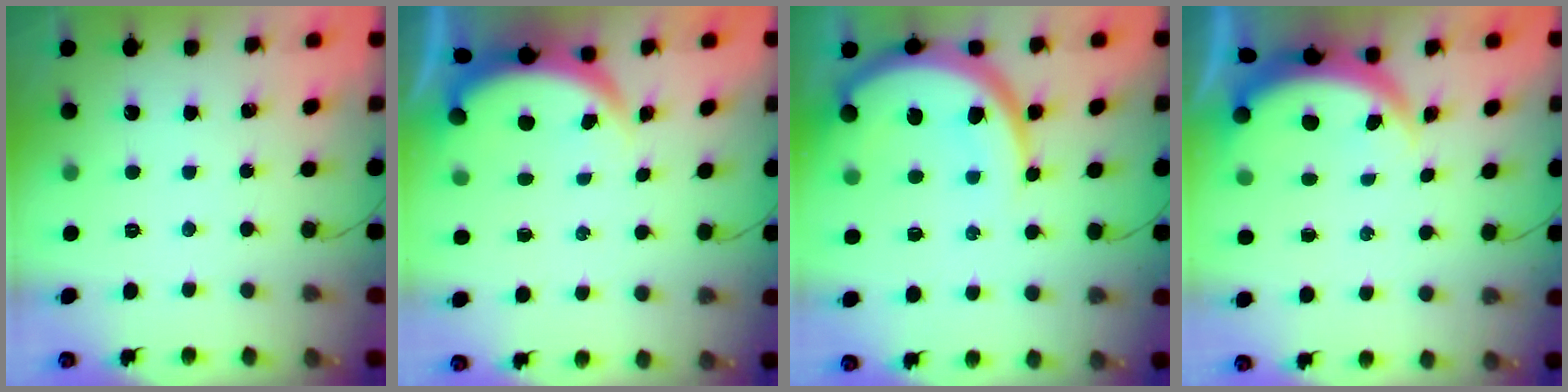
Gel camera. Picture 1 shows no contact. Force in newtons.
{"total": 4.0, "press": 4.0, "slide": 0.2}
{"total": 14.6, "press": 14.5, "slide": 1.6}
{"total": 6.0, "press": 5.7, "slide": 1.8}